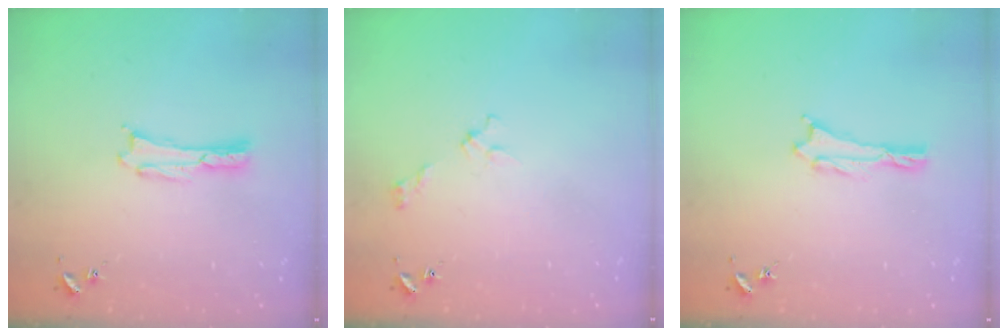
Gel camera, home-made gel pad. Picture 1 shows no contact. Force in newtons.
{"total": 2.7, "press": 2.6, "slide": 0.3}
{"total": 0.7, "press": 0.7, "slide": 0.1}